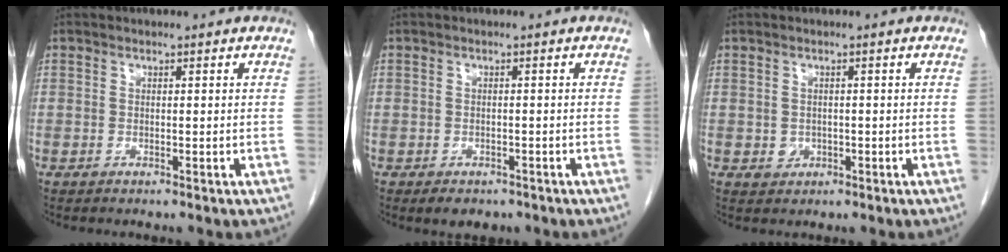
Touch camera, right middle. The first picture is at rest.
{"total": 3.4, "force": [-2.4, 1.9, 1.4], "torque": [-0.016, -0.003, -0.026]}
{"total": 1.7, "force": [-0.4, 1.5, 0.6], "torque": [-0.011, 0.003, 0.001]}